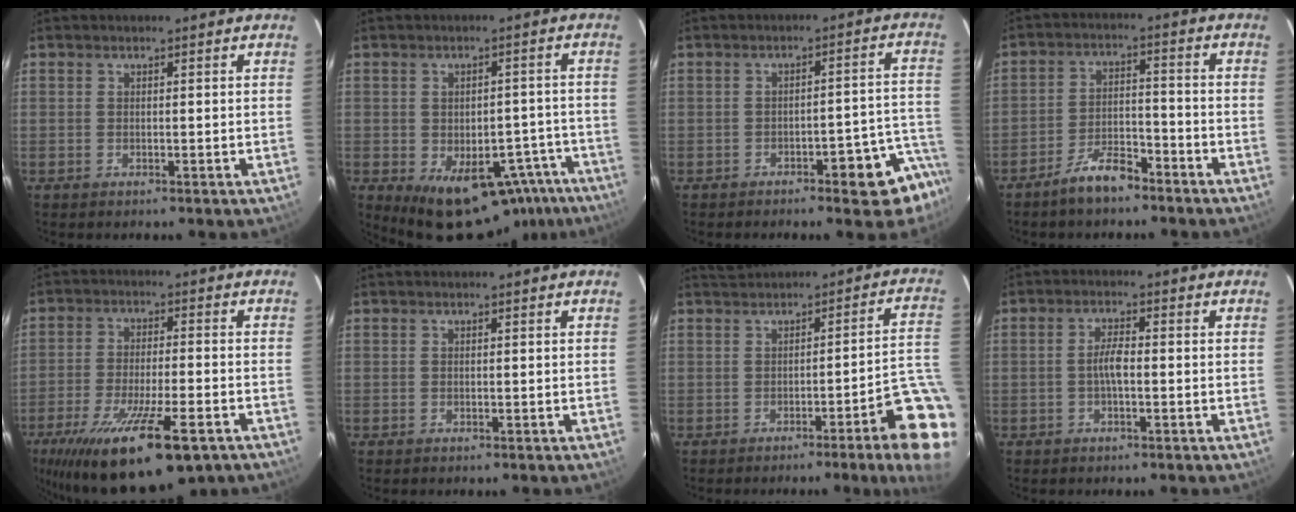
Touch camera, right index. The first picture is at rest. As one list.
[{"total": 15.6, "force": [-9.8, 9.4, 7.7], "torque": [-0.113, 0.012, -0.089]}, {"total": 8.4, "force": [-6.3, 1.3, 5.4], "torque": [-0.037, 0.017, -0.077]}, {"total": 7.1, "force": [-5.8, 2.3, 3.4], "torque": [-0.082, 0.008, -0.096]}, {"total": 20.4, "force": [-13.1, 5.3, 14.8], "torque": [-0.279, -0.063, -0.205]}, {"total": 0.0}, {"total": 9.5, "force": [-4.4, -0.7, 8.4], "torque": [-0.063, 0.014, -0.047]}, {"total": 2.8, "force": [-0.8, 0.7, 2.6], "torque": [-0.053, 0.006, -0.015]}]